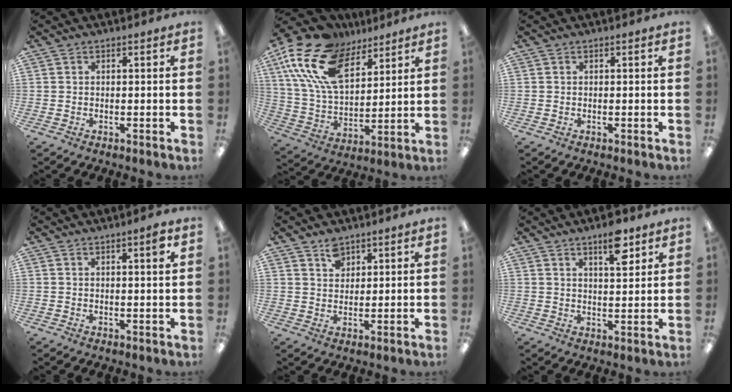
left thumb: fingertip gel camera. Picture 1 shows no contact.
{"total": 19.5, "force": [11.1, 10.8, 11.8], "torque": [-0.259, -0.043, 0.204]}
{"total": 0.0}
{"total": 2.6, "force": [1.6, 0.3, 2.1], "torque": [-0.036, -0.002, 0.026]}
{"total": 4.4, "force": [3.2, 2.7, 1.3], "torque": [-0.009, -0.013, 0.057]}
{"total": 8.8, "force": [5.6, 3.2, 5.9], "torque": [-0.081, -0.031, 0.090]}